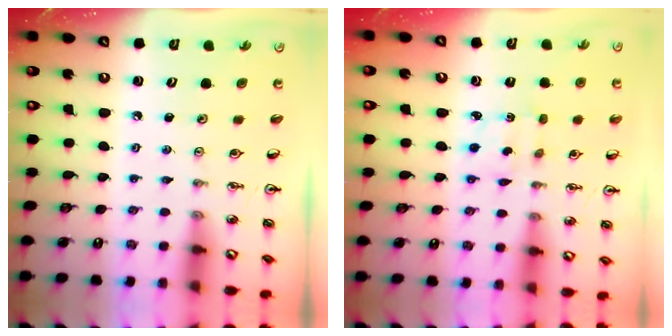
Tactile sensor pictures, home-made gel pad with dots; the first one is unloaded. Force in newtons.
{"total": 2.8, "press": 2.8, "slide": 0.5}